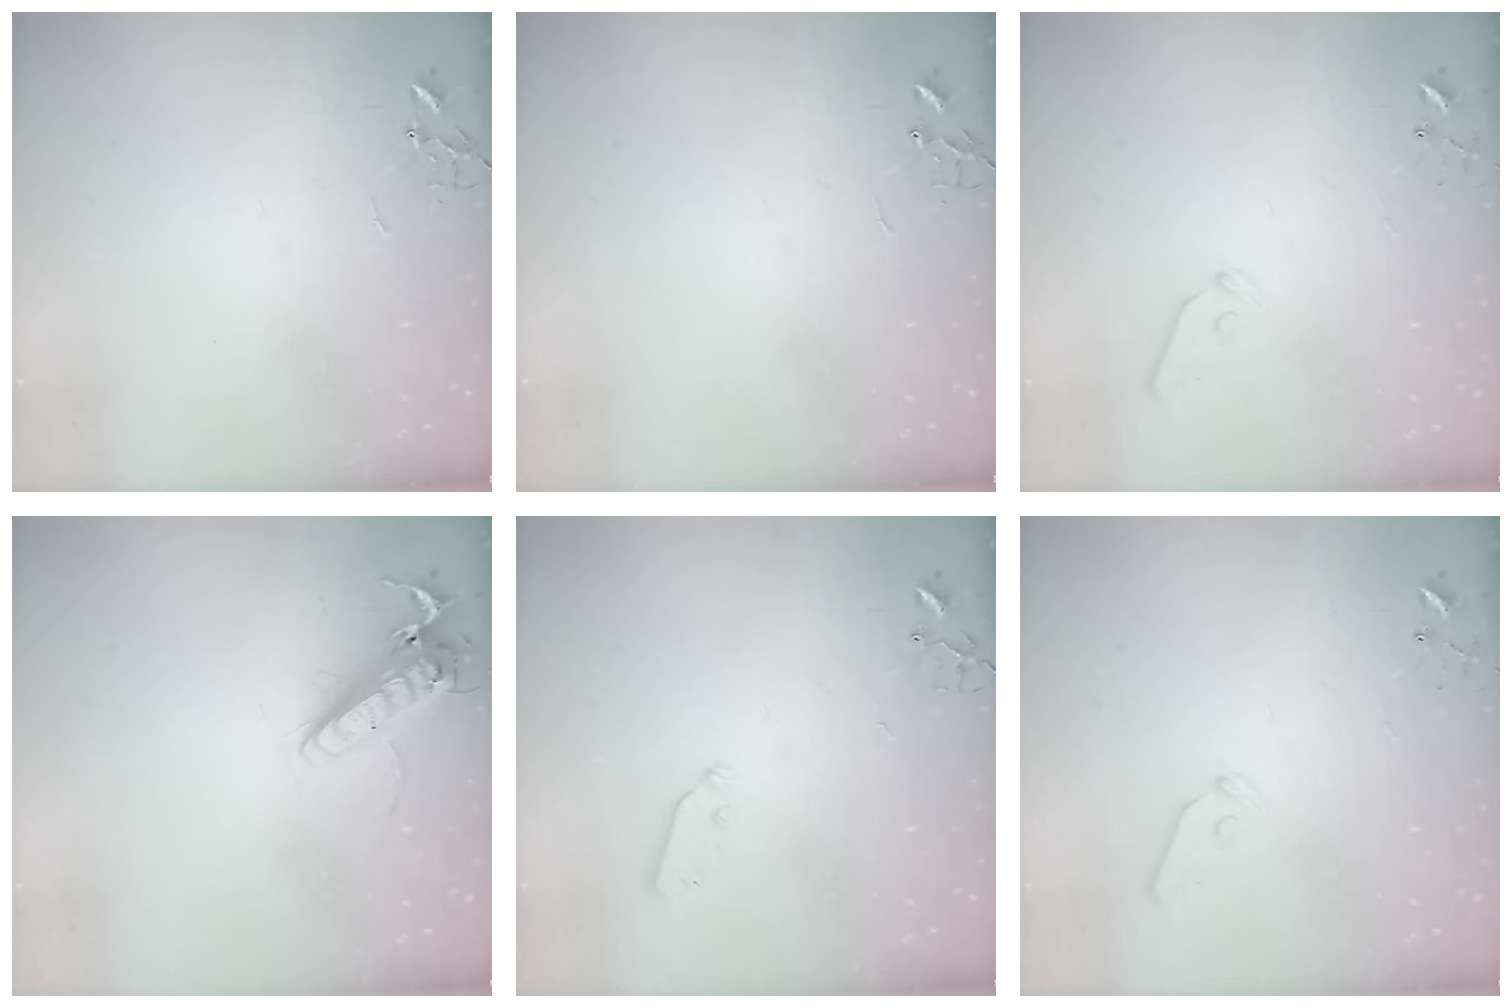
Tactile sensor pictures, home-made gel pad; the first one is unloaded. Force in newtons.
{"total": 0.0}
{"total": 5.5, "press": 5.5, "slide": 0.5}
{"total": 13.8, "press": 13.7, "slide": 2.0}
{"total": 3.1, "press": 3.0, "slide": 0.4}
{"total": 5.5, "press": 5.5, "slide": 0.5}